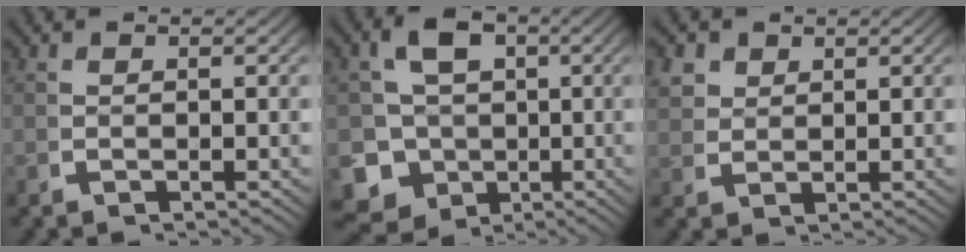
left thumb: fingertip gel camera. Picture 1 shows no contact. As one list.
[{"total": 14.5, "force": [-4.1, 12.8, 5.4], "torque": [-0.127, -0.059, -0.063]}, {"total": 3.5, "force": [2.2, 2.3, 1.4], "torque": [-0.033, 0.000, 0.048]}]